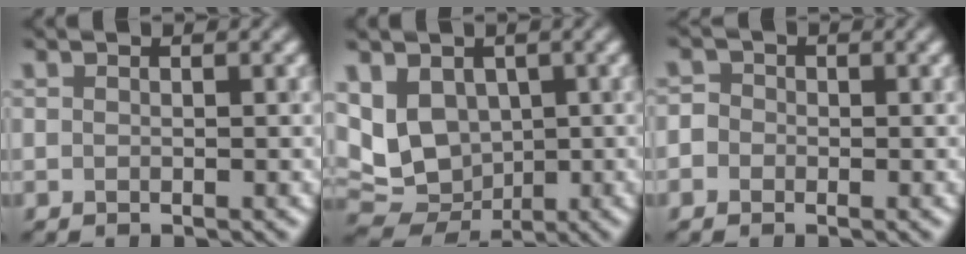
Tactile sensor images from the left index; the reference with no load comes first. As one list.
[{"total": 9.1, "force": [1.3, 7.1, 5.5], "torque": [-0.107, 0.007, 0.027]}, {"total": 2.8, "force": [-0.8, 2.6, 0.6], "torque": [0.018, 0.016, -0.047]}]